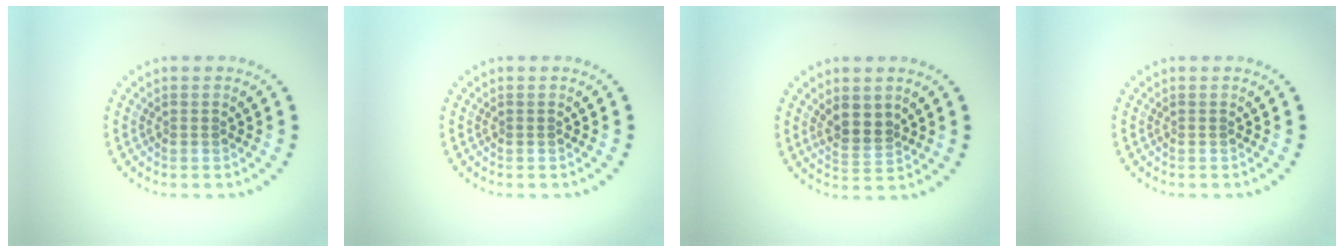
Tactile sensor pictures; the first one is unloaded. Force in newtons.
{"total": 0.0}
{"total": 2.7, "press": 2.4, "slide": 1.2}
{"total": 0.0}